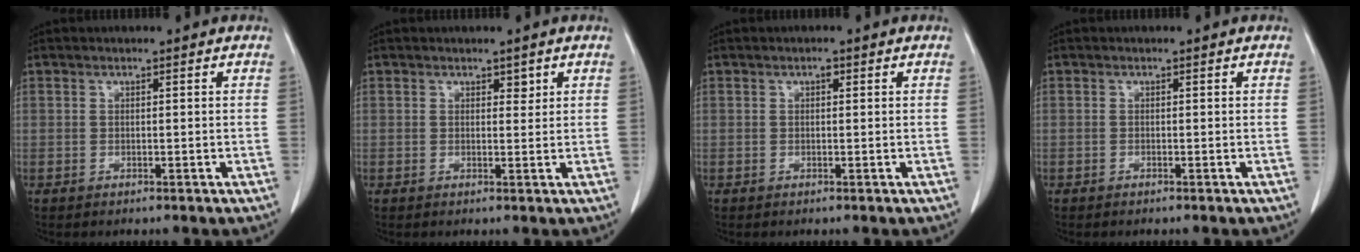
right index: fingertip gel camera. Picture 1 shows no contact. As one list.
[{"total": 1.2, "force": [0.8, 0.7, 0.6], "torque": [-0.010, -0.004, 0.010]}, {"total": 0.7, "force": [0.3, 0.4, 0.5], "torque": [-0.012, 0.002, 0.003]}, {"total": 0.0}]